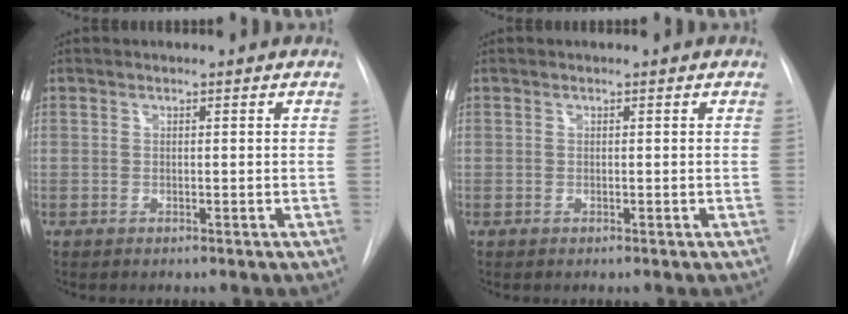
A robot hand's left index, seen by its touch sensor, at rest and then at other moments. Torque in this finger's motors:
{"motor_torque": [-0.08, 0.07, 0.00, -0.01]}